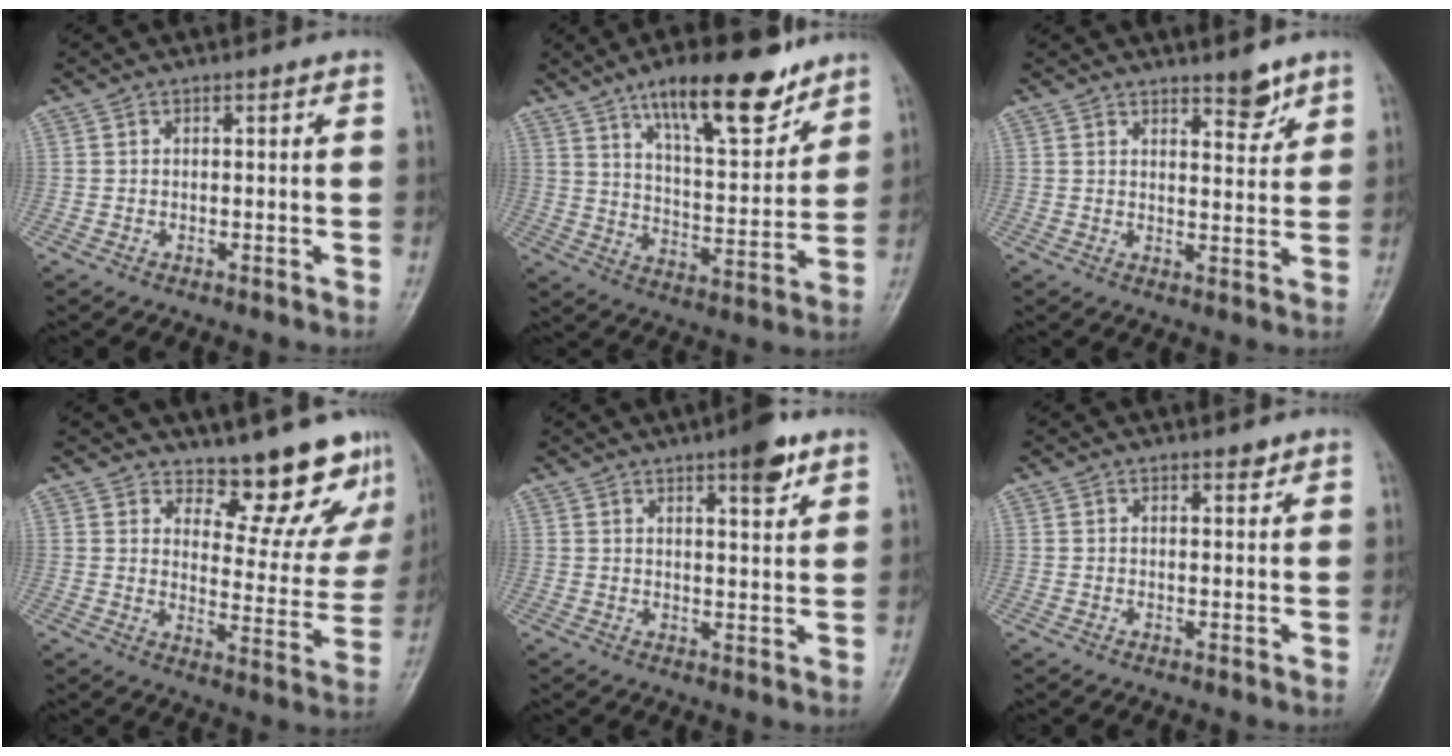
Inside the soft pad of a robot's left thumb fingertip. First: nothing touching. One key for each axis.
{"total": 16.7, "fx": 11.2, "fy": 5.4, "fz": 11.1, "tx": -0.143, "ty": -0.064, "tz": 0.186}
{"total": 4.5, "fx": 3.4, "fy": 1.5, "fz": 2.5, "tx": -0.018, "ty": -0.027, "tz": 0.050}
{"total": 13.3, "fx": 11.6, "fy": 4.5, "fz": 4.6, "tx": -0.014, "ty": -0.108, "tz": 0.148}
{"total": 6.4, "fx": 4.0, "fy": 1.6, "fz": 4.7, "tx": -0.055, "ty": -0.020, "tz": 0.054}
{"total": 1.3, "fx": 1.1, "fy": 0.5, "fz": 0.6, "tx": -0.004, "ty": -0.007, "tz": 0.013}